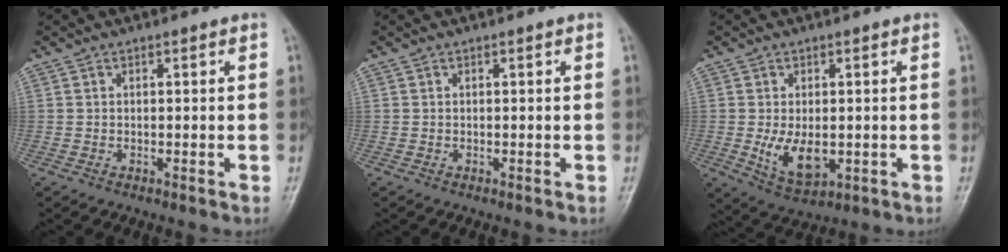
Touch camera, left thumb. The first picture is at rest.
{"total": 0.0}
{"total": 7.2, "force": [-0.8, 4.2, 5.8], "torque": [-0.091, -0.016, -0.001]}